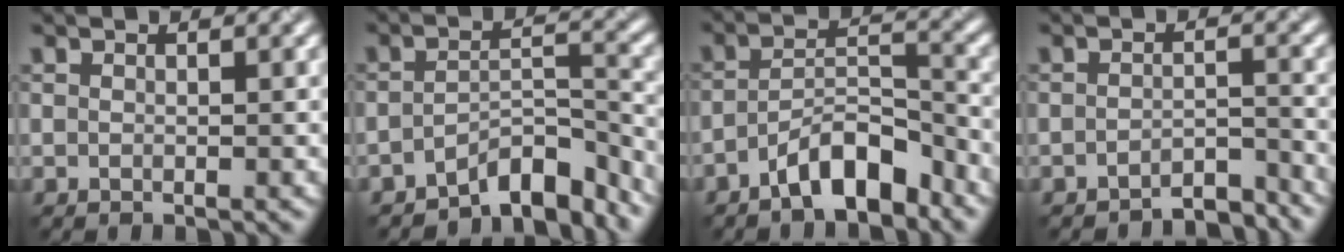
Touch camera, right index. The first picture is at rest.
{"total": 5.6, "force": [-4.8, 1.8, 2.4], "torque": [-0.020, 0.002, -0.080]}
{"total": 5.7, "force": [-3.7, 2.0, 3.8], "torque": [-0.061, 0.010, -0.069]}
{"total": 3.5, "force": [-3.4, 0.5, 0.7], "torque": [-0.009, 0.004, -0.050]}